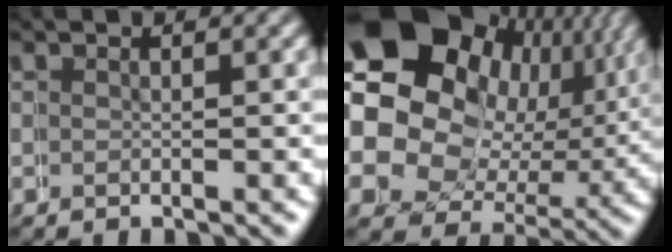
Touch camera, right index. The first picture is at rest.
{"total": 22.2, "force": [4.9, 18.6, 11.0], "torque": [-0.238, -0.017, 0.063]}